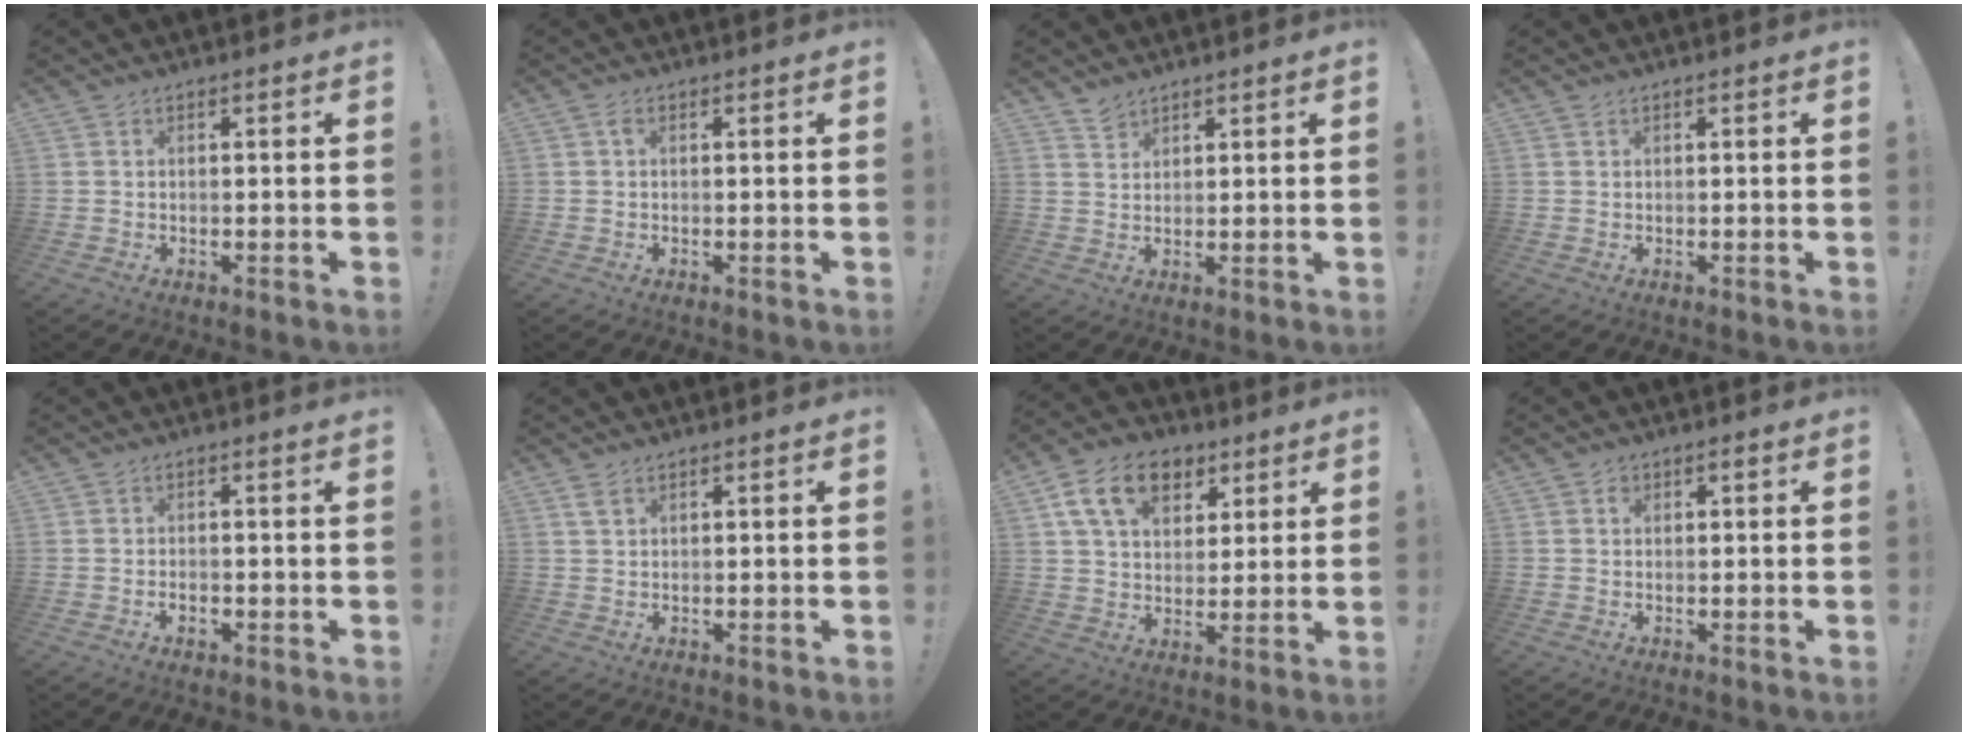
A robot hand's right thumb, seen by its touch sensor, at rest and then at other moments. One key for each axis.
{"total": 1.0, "fx": 0.2, "fy": 0.5, "fz": 0.8, "tx": -0.023, "ty": 0.007, "tz": 0.003}
{"total": 2.8, "fx": 2.6, "fy": 1.1, "fz": 0.5, "tx": 0.000, "ty": -0.018, "tz": 0.048}
{"total": 0.0}
{"total": 1.5, "fx": -0.6, "fy": 0.6, "fz": 1.1, "tx": -0.012, "ty": 0.000, "tz": -0.013}
{"total": 2.6, "fx": 1.5, "fy": 1.4, "fz": 1.6, "tx": -0.030, "ty": 0.002, "tz": 0.028}
{"total": 15.2, "fx": 7.3, "fy": 10.3, "fz": 8.4, "tx": -0.140, "ty": -0.018, "tz": 0.139}
{"total": 1.0, "fx": 0.4, "fy": 0.8, "fz": 0.5, "tx": -0.012, "ty": 0.005, "tz": 0.006}